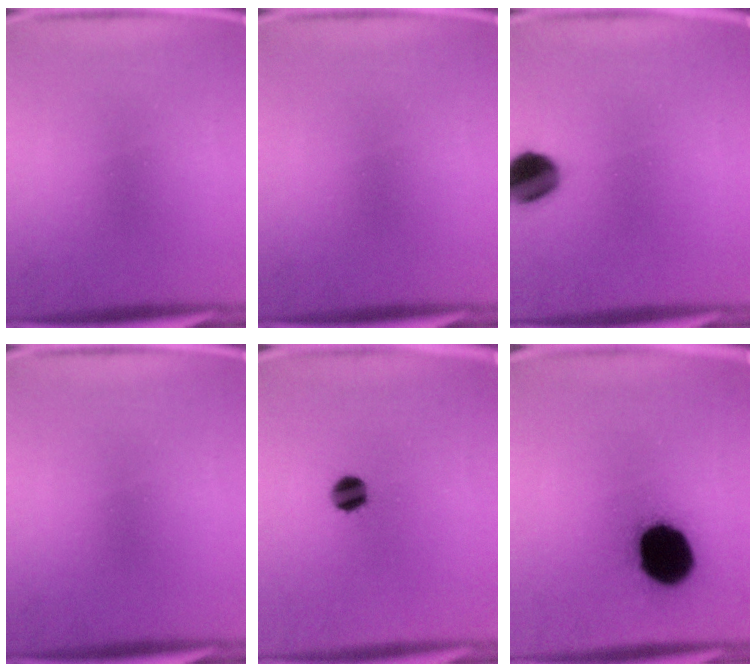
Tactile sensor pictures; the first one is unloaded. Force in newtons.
{"total": 0.0}
{"total": 9.0}
{"total": 0.0}
{"total": 5.0}
{"total": 20.1}